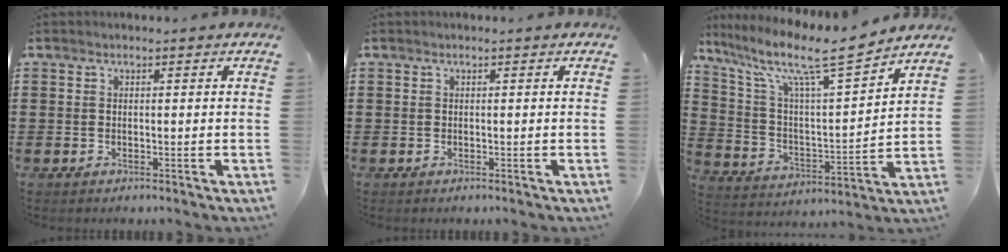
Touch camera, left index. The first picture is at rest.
{"total": 0.0}
{"total": 11.7, "force": [8.8, 1.7, 7.5], "torque": [-0.170, -0.051, 0.142]}